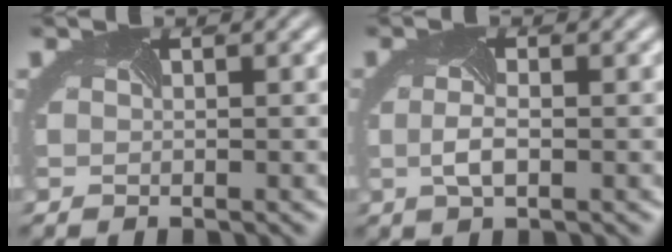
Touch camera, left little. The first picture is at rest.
{"total": 1.7, "force": [-0.3, 0.6, 1.5], "torque": [-0.050, -0.001, -0.007]}